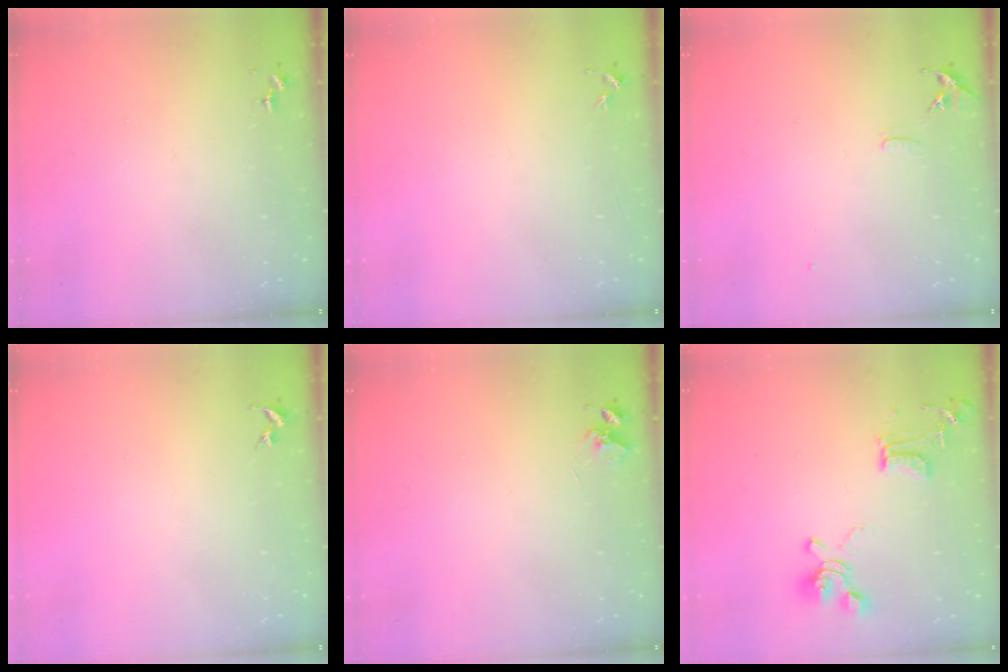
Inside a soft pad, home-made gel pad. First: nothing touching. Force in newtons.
{"total": 2.6, "press": 2.5, "slide": 0.3}
{"total": 7.1, "press": 7.0, "slide": 0.6}
{"total": 0.0}
{"total": 3.9, "press": 3.9, "slide": 0.3}
{"total": 15.8, "press": 15.7, "slide": 1.6}